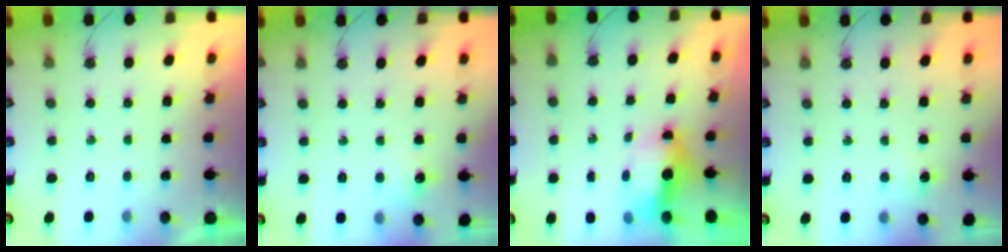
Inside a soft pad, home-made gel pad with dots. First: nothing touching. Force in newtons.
{"total": 6.1, "press": 6.0, "slide": 0.9}
{"total": 6.7, "press": 6.7, "slide": 0.9}
{"total": 3.9, "press": 3.8, "slide": 0.6}